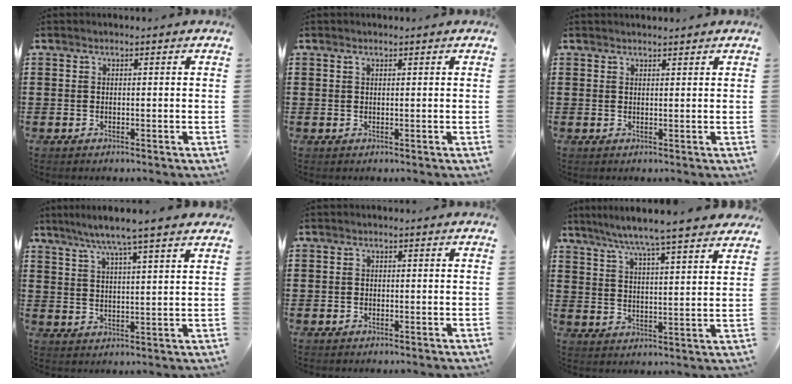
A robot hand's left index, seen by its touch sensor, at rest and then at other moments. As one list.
[{"total": 0.7, "force": [0.4, 0.2, 0.5], "torque": [-0.012, 0.001, 0.008]}, {"total": 1.0, "force": [1.0, 0.1, 0.2], "torque": [-0.005, -0.001, 0.019]}, {"total": 6.3, "force": [5.1, -0.6, 3.6], "torque": [-0.085, -0.018, 0.086]}, {"total": 0.6, "force": [-0.4, 0.4, 0.2], "torque": [-0.004, 0.002, -0.008]}, {"total": 6.4, "force": [5.5, -0.8, 3.0], "torque": [-0.080, -0.034, 0.091]}]